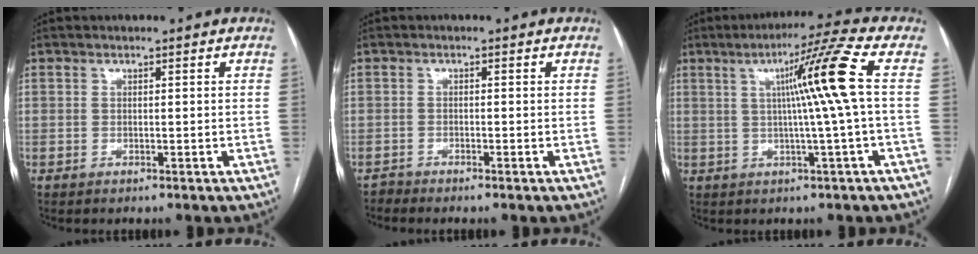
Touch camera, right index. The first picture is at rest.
{"total": 1.1, "force": [-1.1, -0.3, 0.0], "torque": [0.003, -0.004, -0.021]}
{"total": 10.2, "force": [1.4, -2.5, 9.7], "torque": [-0.152, 0.012, 0.028]}